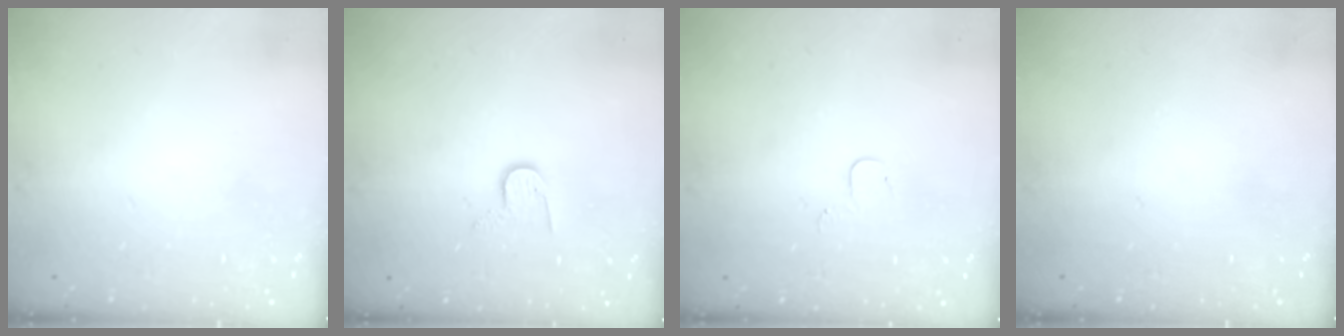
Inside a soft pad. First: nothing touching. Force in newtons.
{"total": 7.2, "press": 7.2, "slide": 0.3}
{"total": 3.1, "press": 3.1, "slide": 0.3}
{"total": 0.0}